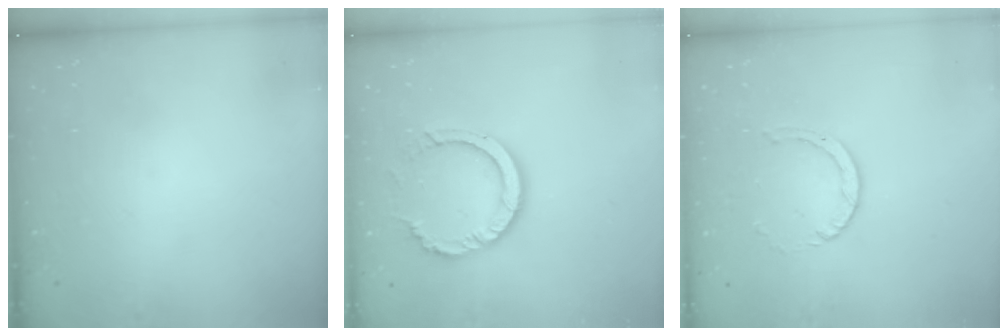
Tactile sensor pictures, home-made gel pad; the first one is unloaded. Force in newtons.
{"total": 10.1, "press": 10.1, "slide": 0.9}
{"total": 4.1, "press": 4.1, "slide": 0.4}